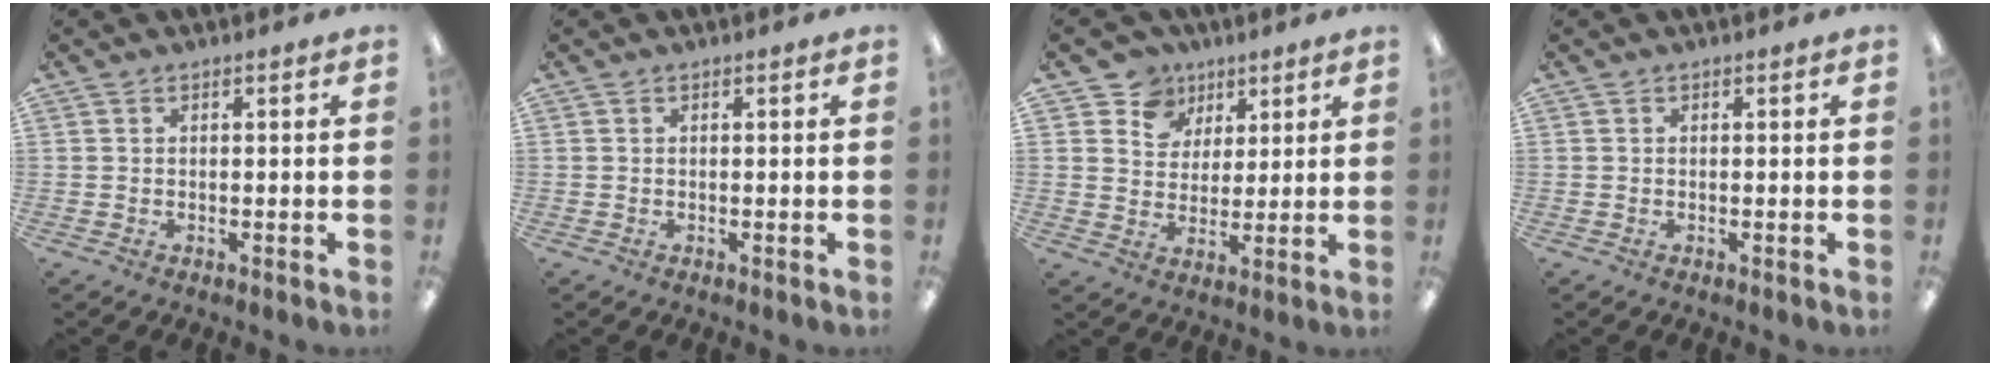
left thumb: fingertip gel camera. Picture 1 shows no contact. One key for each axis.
{"total": 0.0}
{"total": 7.9, "fx": 4.4, "fy": 6.5, "fz": 0.5, "tx": -0.025, "ty": -0.028, "tz": 0.083}
{"total": 0.0}